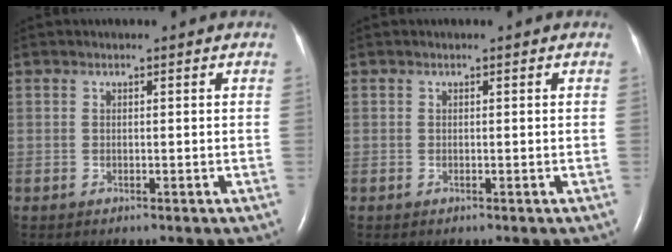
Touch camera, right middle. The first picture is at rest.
{"total": 0.0}